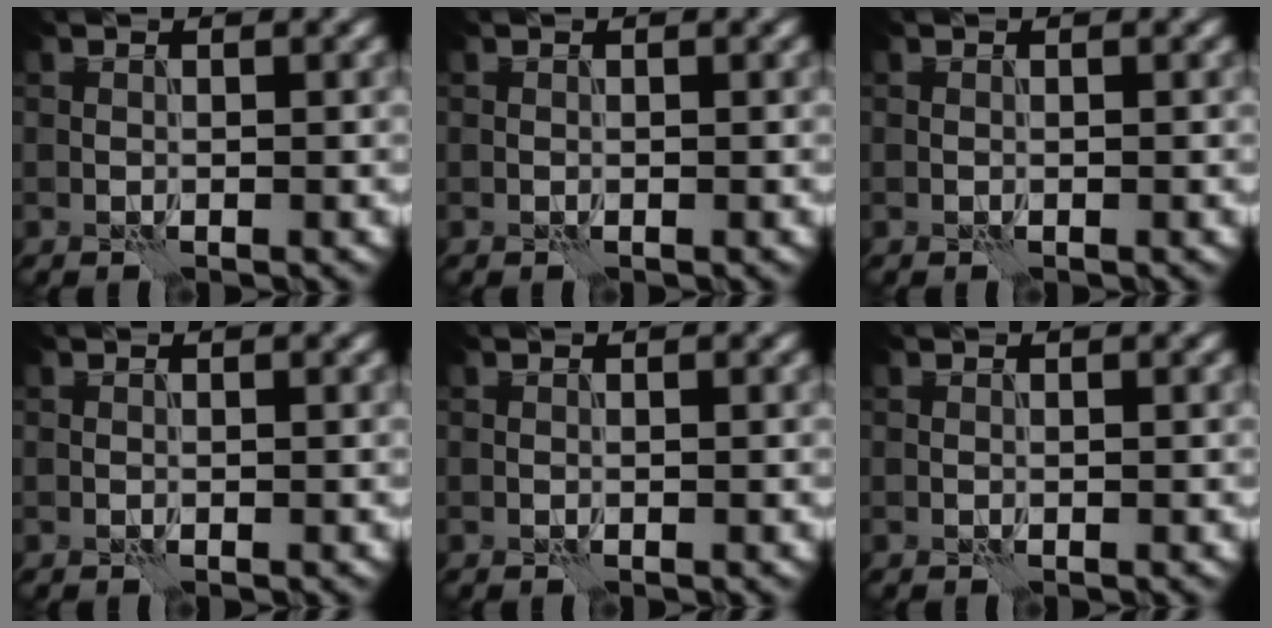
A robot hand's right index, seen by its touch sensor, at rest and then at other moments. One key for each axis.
{"total": 0.0}
{"total": 0.0}
{"total": 0.0}
{"total": 0.0}
{"total": 0.0}